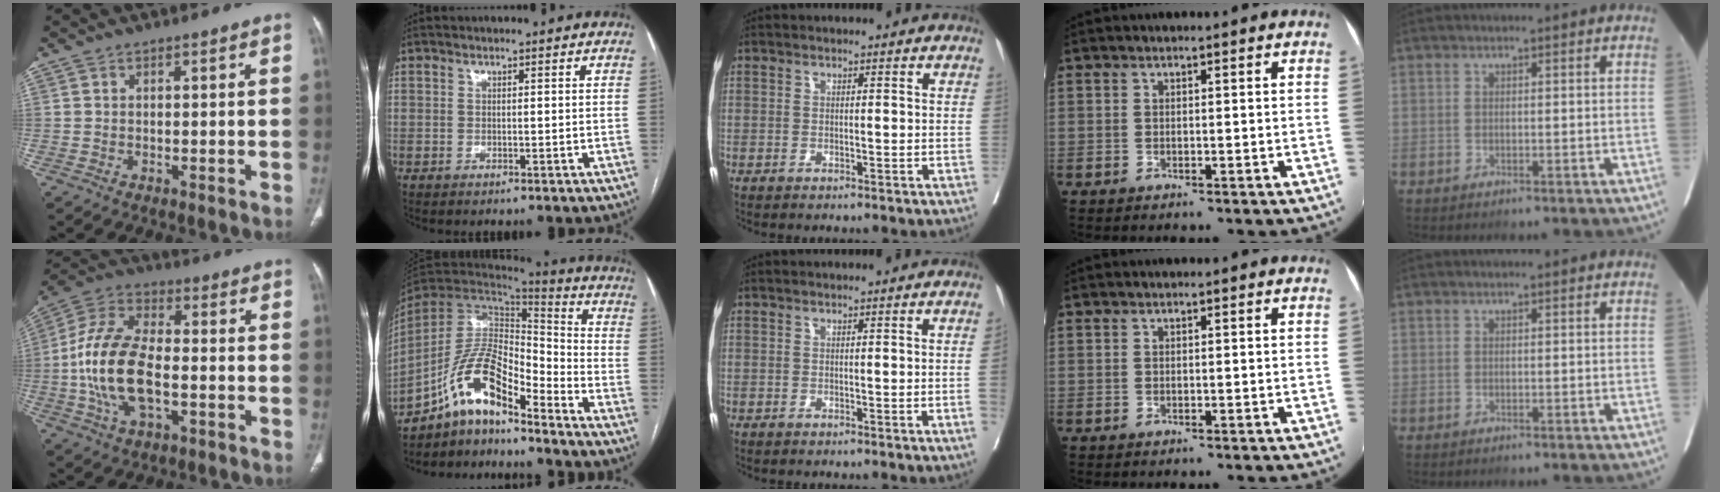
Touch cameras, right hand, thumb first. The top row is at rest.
{"thumb": {"total": 16.2, "force": [-3.0, 8.7, 13.3], "torque": [-0.269, 0.029, -0.057]}, "index": {"total": 14.3, "force": [-9.9, 3.9, 9.5], "torque": [-0.177, 0.039, -0.173]}, "middle": {"total": 1.0, "force": [-0.1, -0.2, 1.0], "torque": [-0.018, -0.001, 0.002]}}